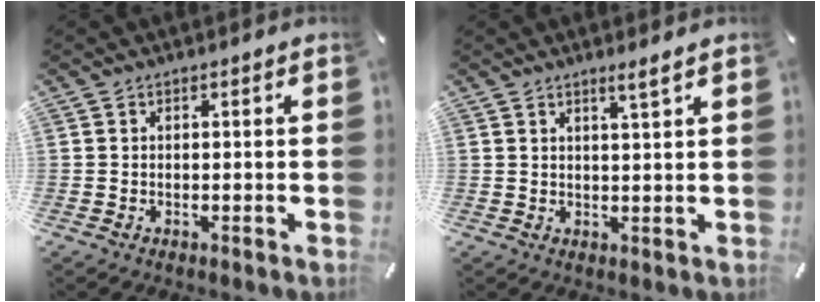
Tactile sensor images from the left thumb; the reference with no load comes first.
{"total": 2.7, "force": [2.1, -0.1, 1.7], "torque": [-0.036, -0.006, 0.036]}